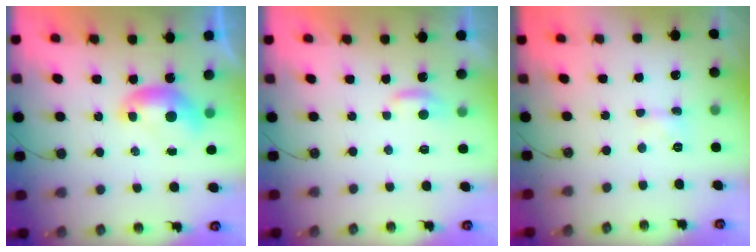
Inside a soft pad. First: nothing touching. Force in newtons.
{"total": 1.8, "press": 1.8, "slide": 0.4}
{"total": 2.0, "press": 2.0, "slide": 0.4}